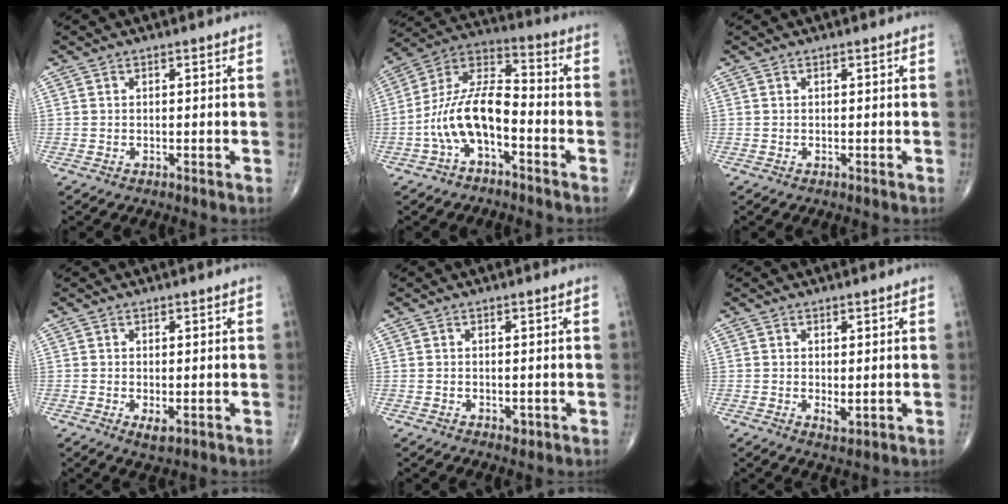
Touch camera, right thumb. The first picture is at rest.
{"total": 13.1, "force": [-4.4, 6.1, 10.7], "torque": [-0.205, 0.062, -0.090]}
{"total": 0.0}
{"total": 2.2, "force": [-0.5, 1.0, 1.9], "torque": [-0.033, -0.006, -0.004]}
{"total": 1.2, "force": [-0.3, 0.8, 0.8], "torque": [-0.007, -0.002, -0.003]}
{"total": 2.0, "force": [0.0, 0.9, 1.8], "torque": [-0.030, -0.008, 0.004]}